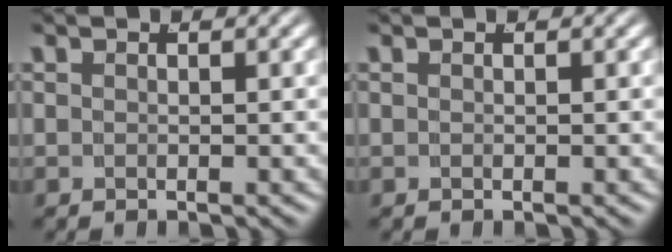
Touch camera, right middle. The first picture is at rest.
{"total": 0.0}